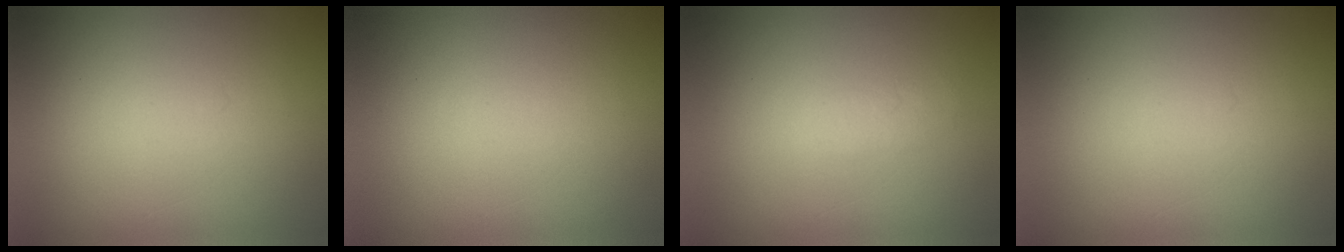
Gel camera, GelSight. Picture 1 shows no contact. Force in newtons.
{"total": 0.0}
{"total": 1.4}
{"total": 0.0}